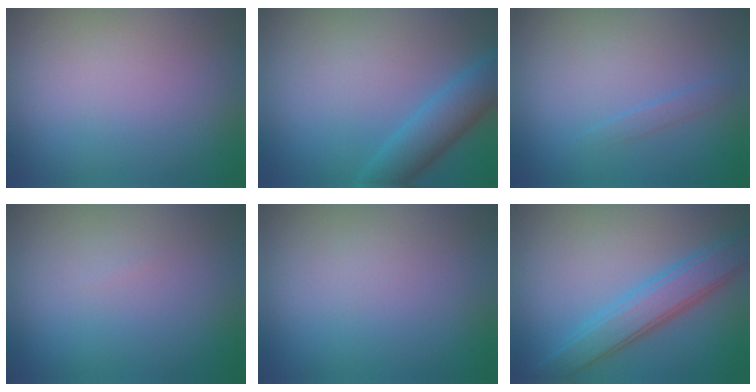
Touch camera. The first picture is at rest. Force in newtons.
{"total": 4.0, "press": 4.0, "slide": 0.2}
{"total": 0.8, "press": 0.8, "slide": 0.1}
{"total": 0.0}
{"total": 0.0}
{"total": 4.5, "press": 4.5, "slide": 0.1}